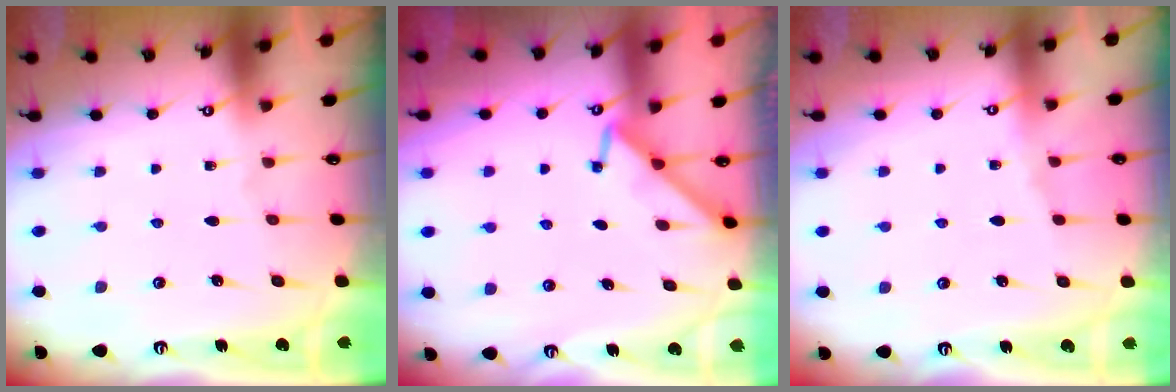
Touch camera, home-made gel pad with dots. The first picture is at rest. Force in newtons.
{"total": 3.3, "press": 3.2, "slide": 0.6}
{"total": 3.5, "press": 3.4, "slide": 0.7}